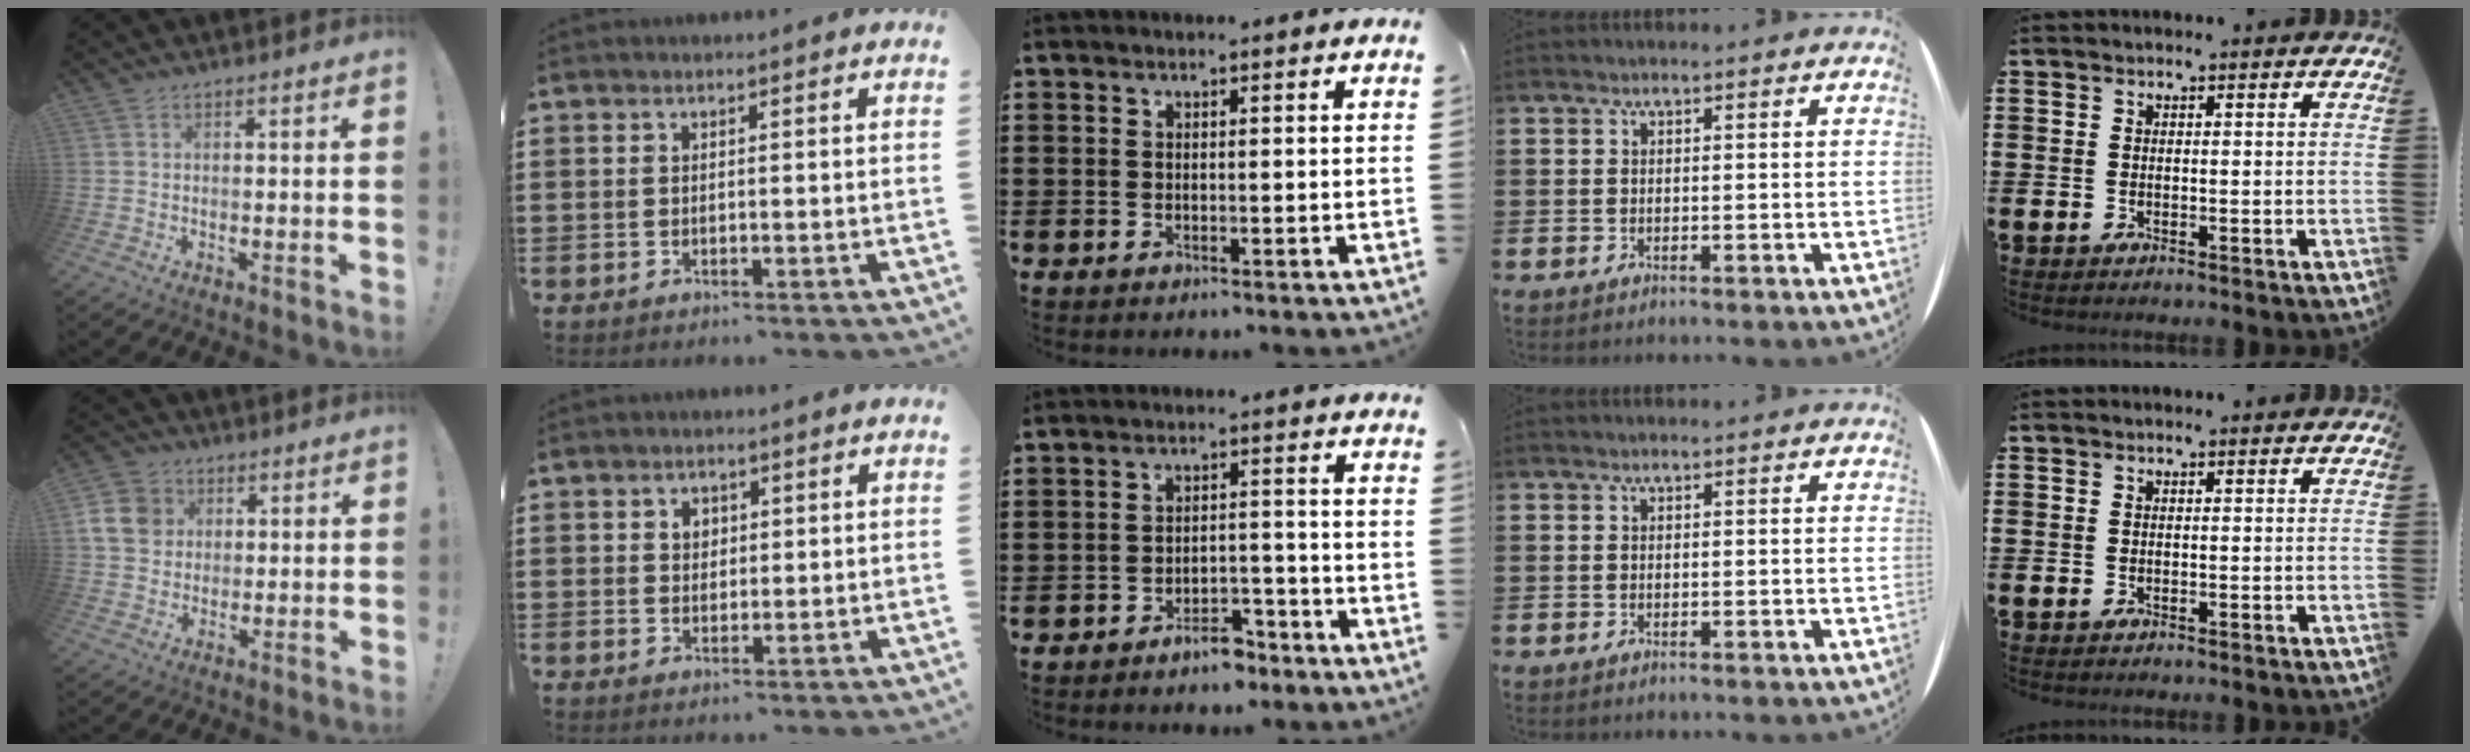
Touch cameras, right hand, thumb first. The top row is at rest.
{"thumb": {"total": 10.3, "force": [2.6, 9.0, 4.2], "torque": [-0.069, -0.006, 0.053]}, "index": {"total": 2.0, "force": [0.7, 1.7, 0.7], "torque": [-0.019, 0.010, 0.012]}, "middle": {"total": 4.1, "force": [-3.8, 1.1, 1.1], "torque": [-0.018, 0.012, -0.075]}}